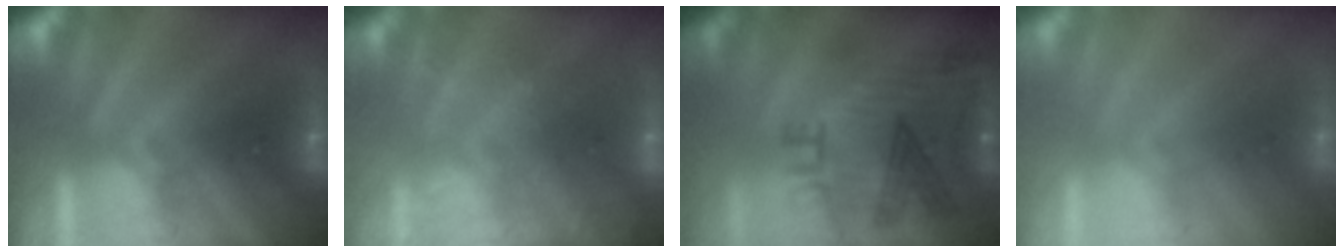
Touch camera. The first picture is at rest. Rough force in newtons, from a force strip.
{"total": 8.3}
{"total": 7.5}
{"total": 2.4}